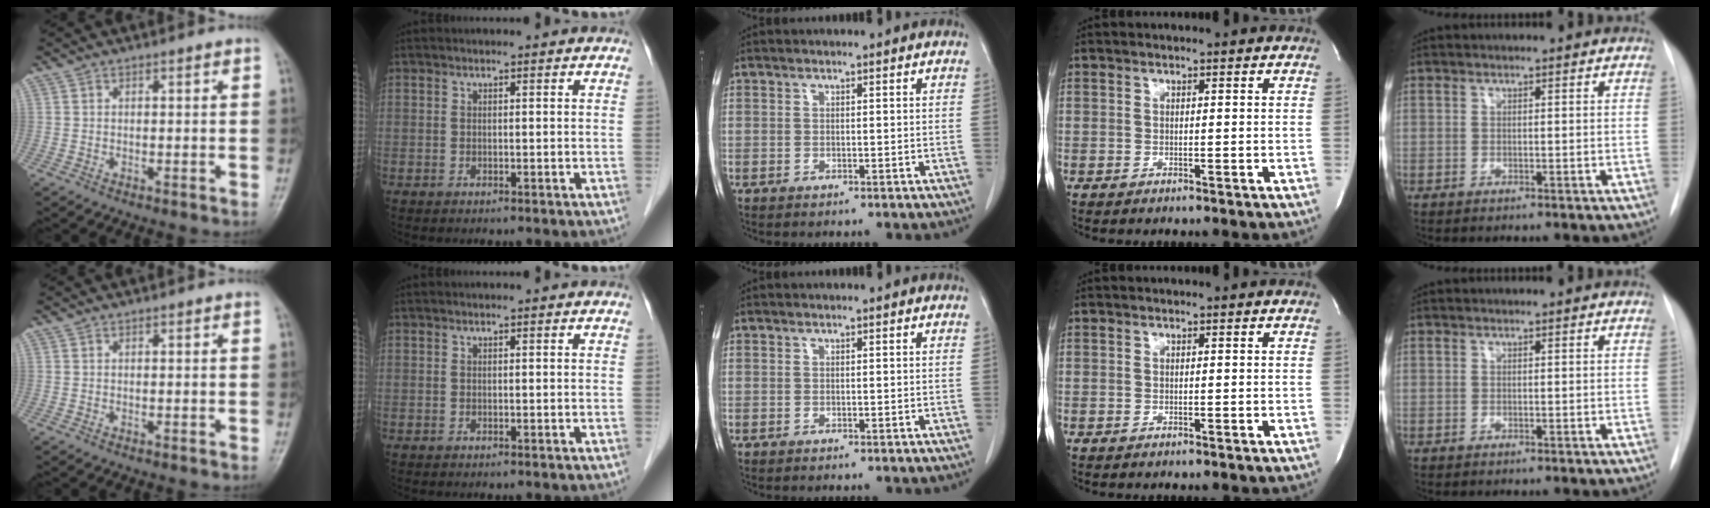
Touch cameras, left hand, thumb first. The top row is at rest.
{}